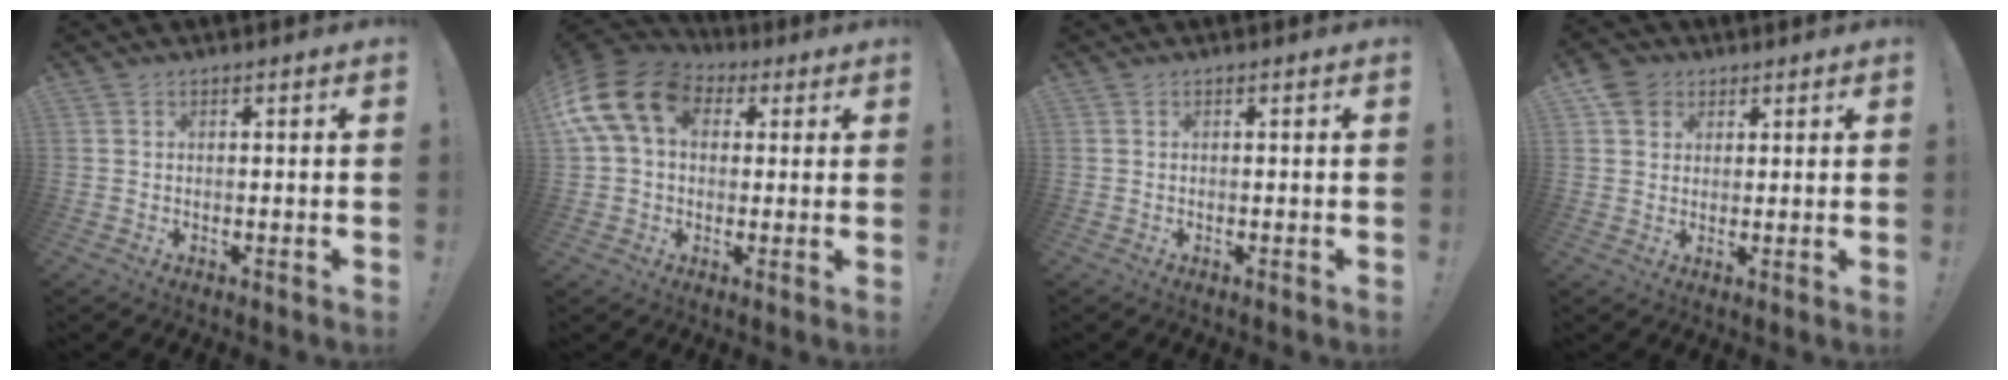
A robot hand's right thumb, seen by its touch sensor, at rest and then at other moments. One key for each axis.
{"total": 16.4, "fx": 4.8, "fy": 11.6, "fz": 10.5, "tx": -0.194, "ty": -0.001, "tz": 0.090}
{"total": 0.0}
{"total": 5.8, "fx": 2.9, "fy": 4.9, "fz": 1.3, "tx": -0.023, "ty": -0.010, "tz": 0.059}